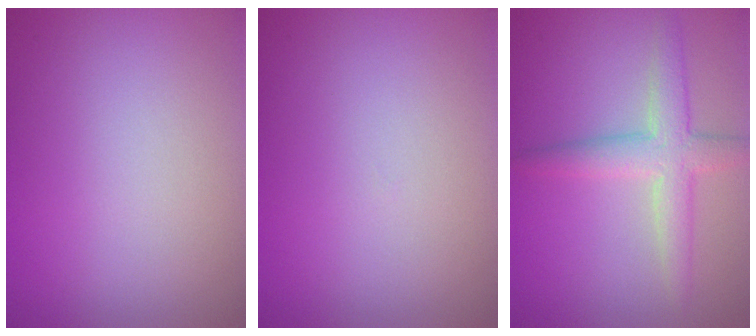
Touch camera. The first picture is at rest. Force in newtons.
{"total": 0.0}
{"total": 3.7, "press": 3.7, "slide": 0.2}